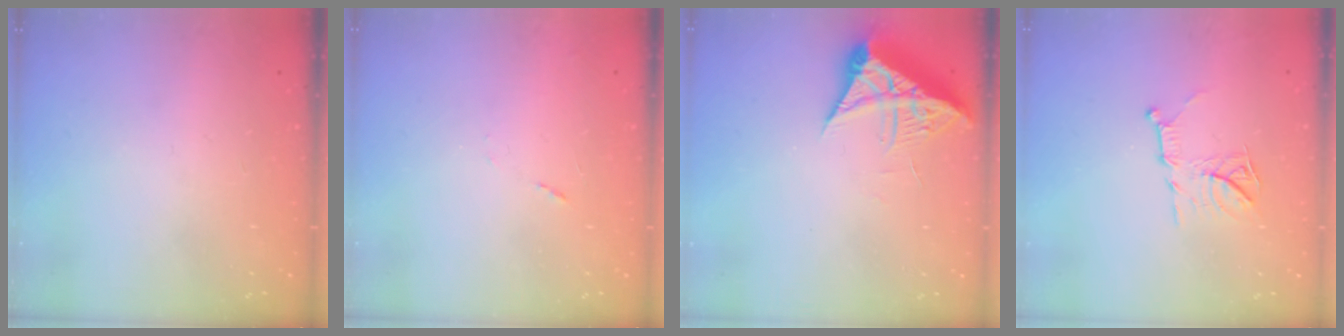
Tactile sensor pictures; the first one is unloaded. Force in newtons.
{"total": 5.3, "press": 5.3, "slide": 0.5}
{"total": 8.1, "press": 8.0, "slide": 0.8}
{"total": 10.6, "press": 10.6, "slide": 0.8}